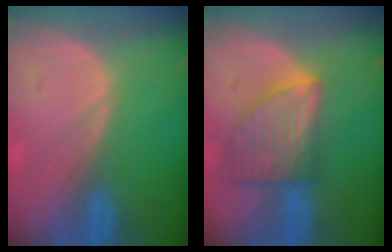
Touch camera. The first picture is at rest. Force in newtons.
{"total": 7.8, "press": 7.1, "slide": 3.3}